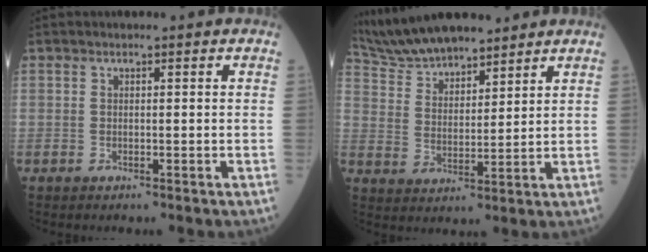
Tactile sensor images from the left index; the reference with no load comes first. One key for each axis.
{"total": 11.8, "fx": 10.7, "fy": 2.6, "fz": 4.1, "tx": -0.088, "ty": 0.023, "tz": 0.206}